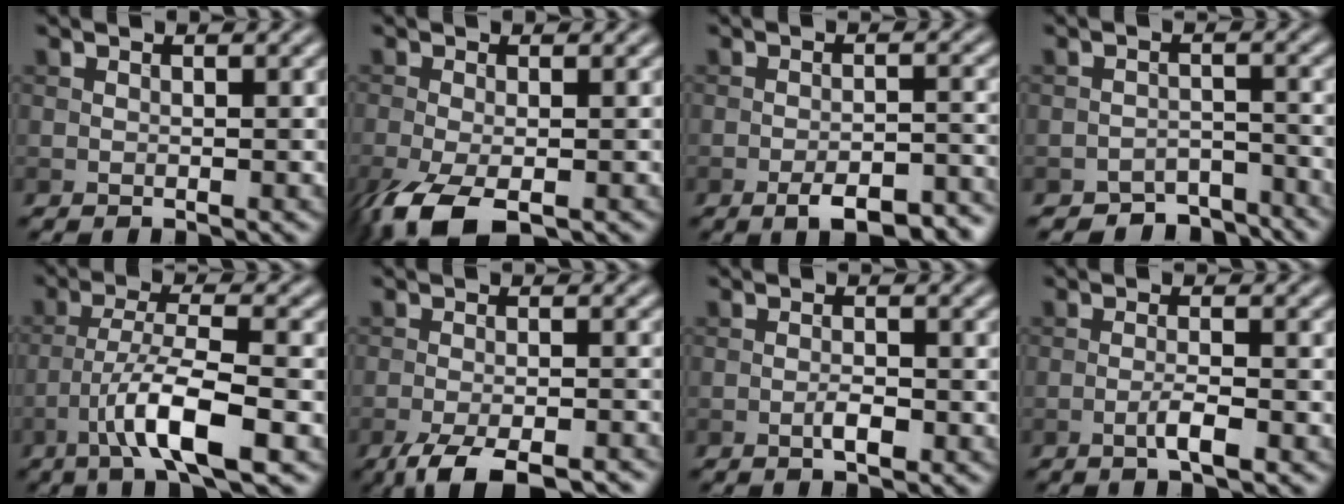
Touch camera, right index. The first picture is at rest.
{"total": 6.0, "force": [-3.4, 2.2, 4.3], "torque": [-0.096, -0.018, -0.066]}
{"total": 5.9, "force": [-4.1, 1.9, 3.9], "torque": [-0.059, 0.000, -0.057]}
{"total": 4.4, "force": [-4.0, 1.6, 0.8], "torque": [-0.003, -0.002, -0.067]}
{"total": 7.3, "force": [-3.3, 1.6, 6.3], "torque": [-0.111, 0.008, -0.065]}
{"total": 6.7, "force": [-5.0, 1.7, 4.2], "torque": [-0.070, -0.016, -0.083]}
{"total": 1.7, "force": [-0.8, 0.5, 1.4], "torque": [-0.027, 0.001, -0.016]}
{"total": 2.2, "force": [-1.0, 0.3, 1.9], "torque": [-0.035, 0.005, -0.022]}